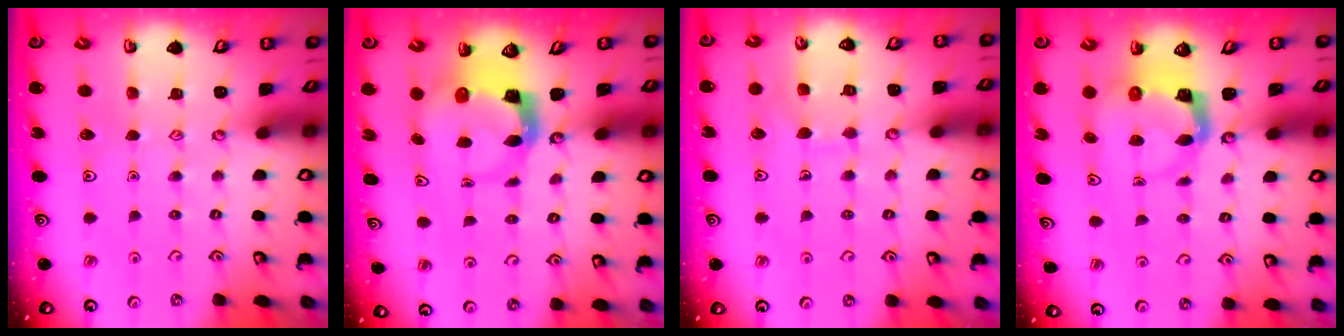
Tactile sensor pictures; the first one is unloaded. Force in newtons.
{"total": 4.0, "press": 3.9, "slide": 0.6}
{"total": 7.4, "press": 7.3, "slide": 0.5}
{"total": 3.8, "press": 3.7, "slide": 0.6}